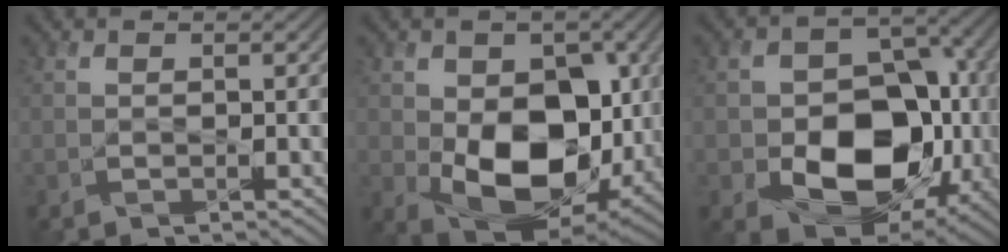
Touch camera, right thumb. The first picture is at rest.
{"total": 13.6, "force": [-1.1, 9.1, 10.0], "torque": [-0.170, -0.029, -0.014]}
{"total": 14.2, "force": [-3.6, 10.2, 9.2], "torque": [-0.130, -0.017, -0.068]}